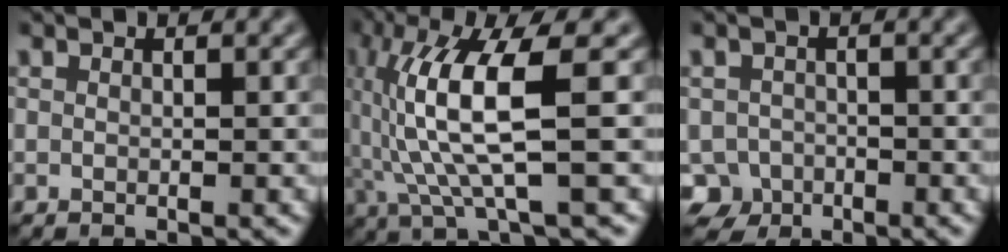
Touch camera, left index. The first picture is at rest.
{"total": 8.6, "force": [0.4, 1.8, 8.4], "torque": [-0.177, 0.001, 0.015]}
{"total": 3.6, "force": [-2.2, 2.9, 0.5], "torque": [0.007, 0.001, -0.040]}